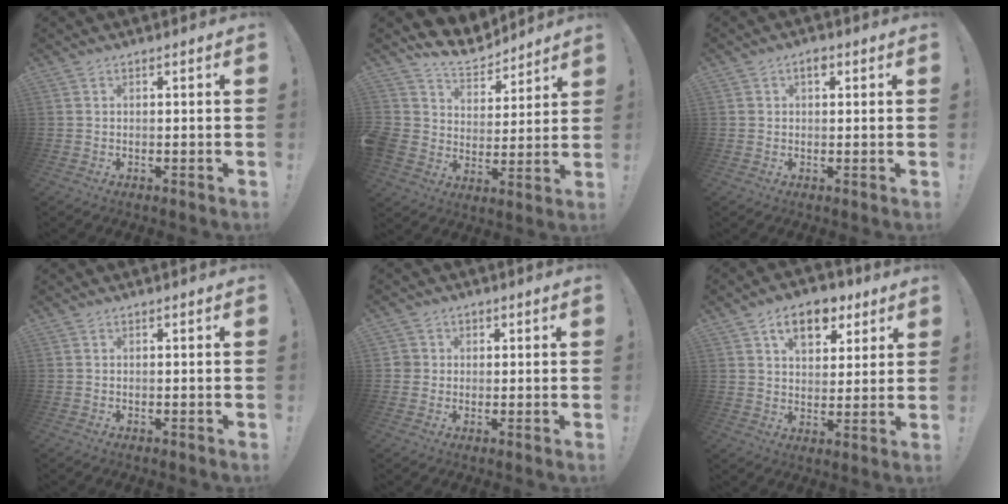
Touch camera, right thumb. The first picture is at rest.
{"total": 9.8, "force": [7.6, 5.9, 2.2], "torque": [-0.049, -0.059, 0.148]}
{"total": 2.6, "force": [1.1, 1.8, 1.5], "torque": [-0.015, 0.002, 0.017]}
{"total": 0.0}
{"total": 3.2, "force": [0.6, 3.1, 0.5], "torque": [0.000, 0.000, 0.011]}
{"total": 11.2, "force": [5.8, 7.0, 6.6], "torque": [-0.094, -0.017, 0.106]}